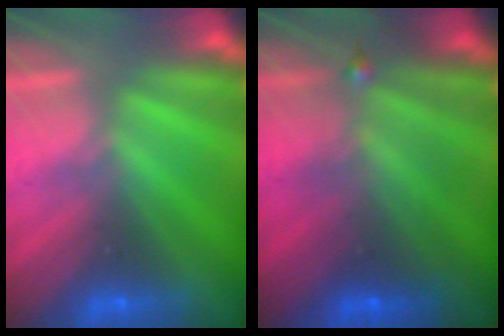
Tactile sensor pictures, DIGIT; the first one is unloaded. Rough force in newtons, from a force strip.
{"total": 7.0}